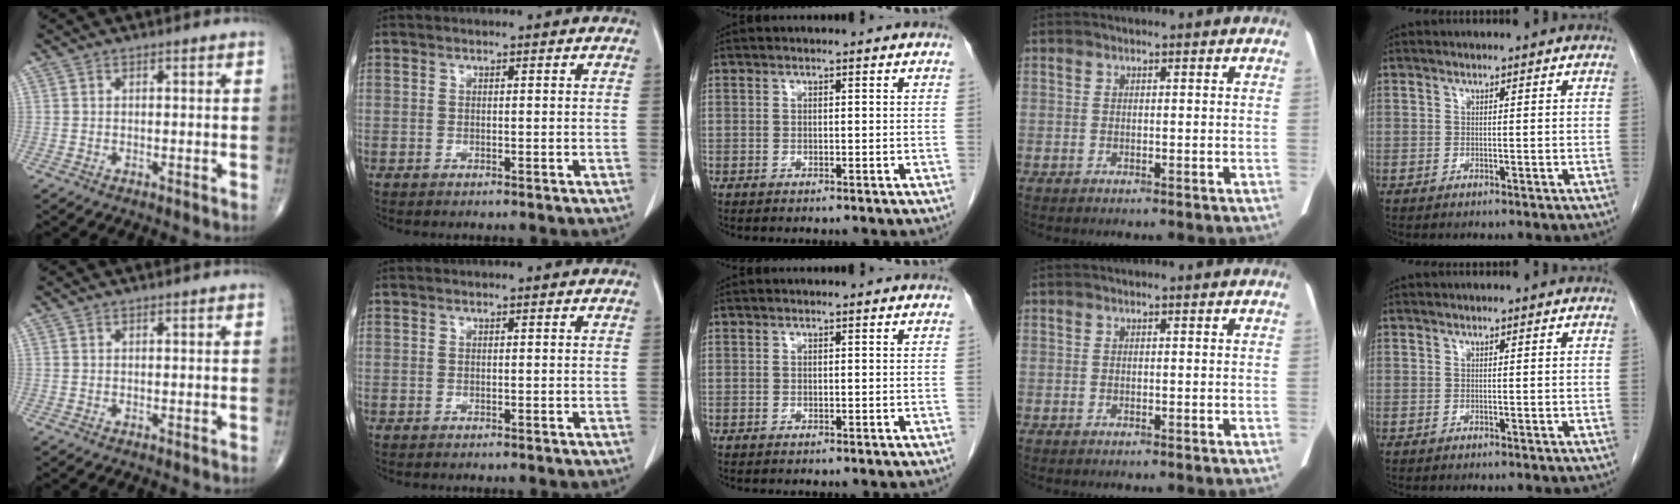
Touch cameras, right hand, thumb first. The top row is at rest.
{}